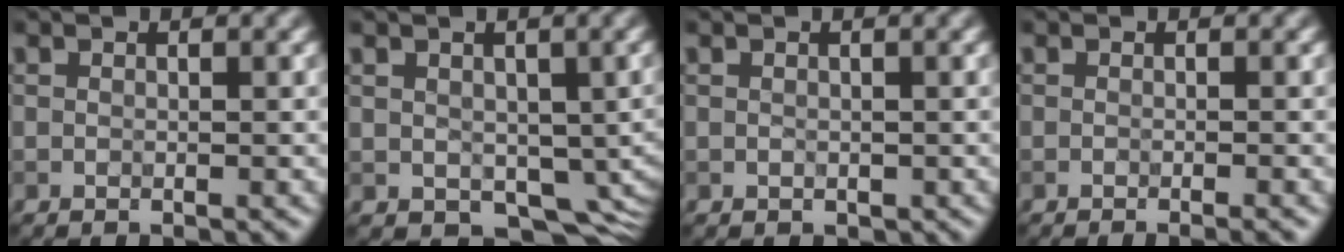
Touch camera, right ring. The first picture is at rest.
{"total": 6.5, "force": [-0.1, 4.7, 4.6], "torque": [-0.069, -0.026, 0.006]}
{"total": 0.9, "force": [-0.1, 0.7, 0.5], "torque": [-0.007, -0.002, 0.000]}
{"total": 0.8, "force": [-0.7, -0.3, 0.3], "torque": [-0.002, 0.004, -0.012]}